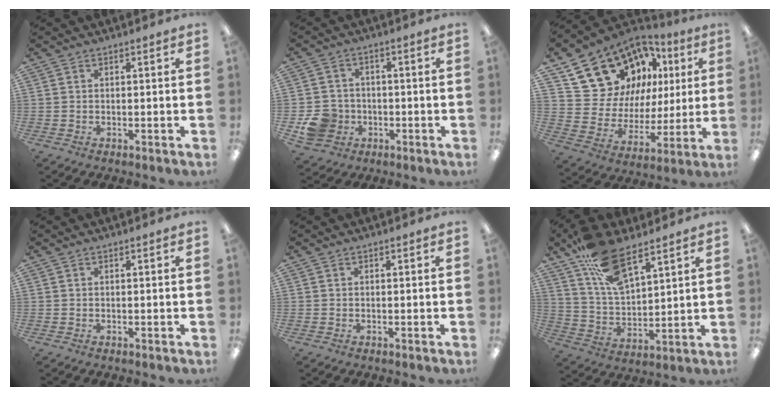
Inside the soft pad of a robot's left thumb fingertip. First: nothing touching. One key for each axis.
{"total": 8.0, "fx": -2.5, "fy": 7.1, "fz": 2.6, "tx": -0.064, "ty": 0.021, "tz": -0.042}
{"total": 17.9, "fx": 11.7, "fy": 12.3, "fz": 5.7, "tx": -0.124, "ty": -0.062, "tz": 0.235}
{"total": 0.0}
{"total": 0.0}
{"total": 14.3, "fx": 9.8, "fy": 6.1, "fz": 8.4, "tx": -0.152, "ty": -0.042, "tz": 0.178}